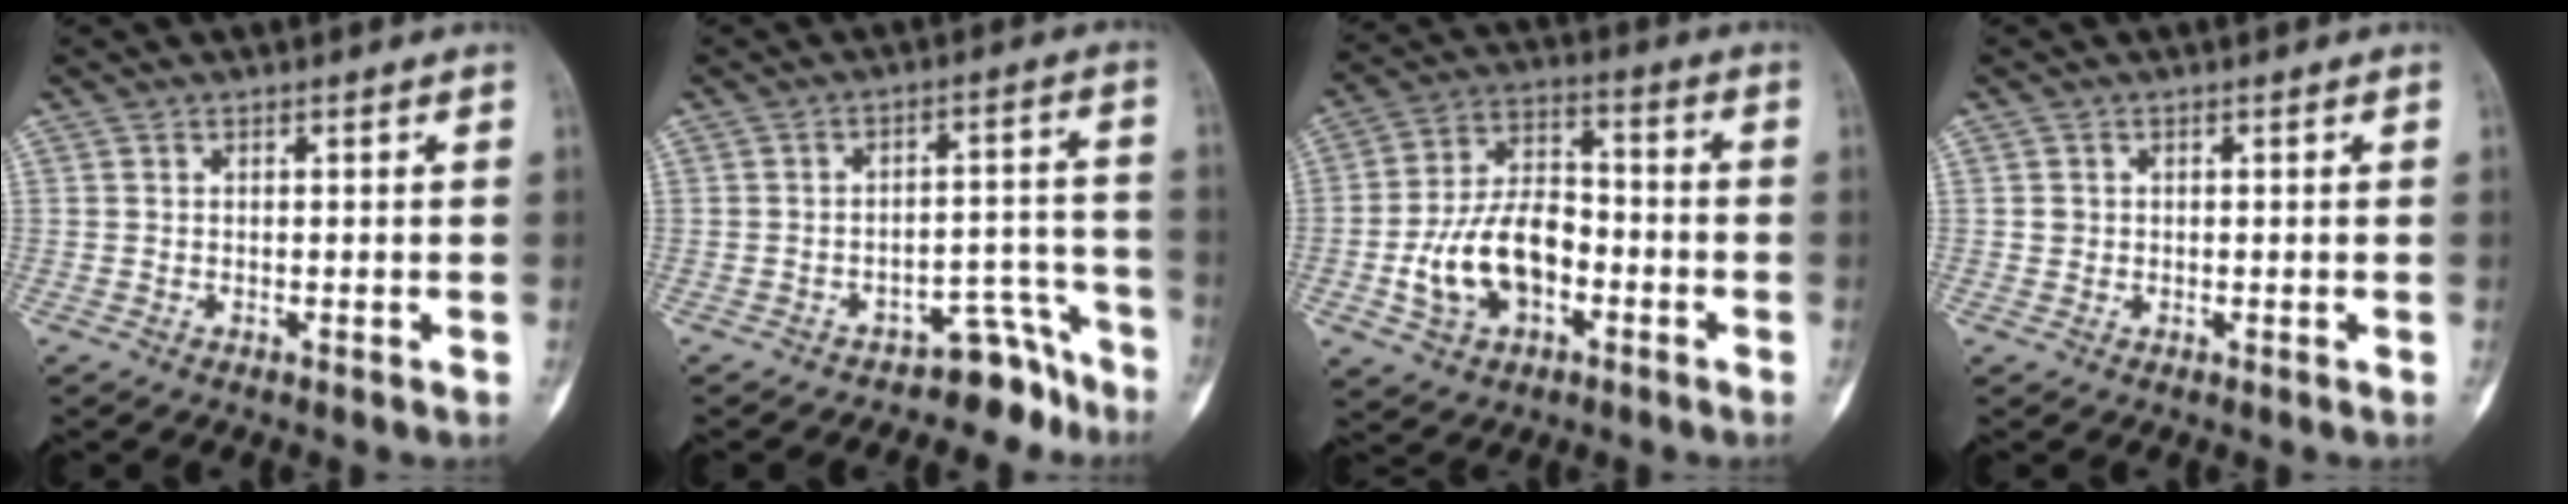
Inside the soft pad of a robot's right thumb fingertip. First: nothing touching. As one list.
[{"total": 6.4, "force": [-5.6, 2.8, 1.4], "torque": [0.019, 0.100, -0.085]}, {"total": 14.5, "force": [-4.0, 9.2, 10.4], "torque": [-0.177, 0.040, -0.071]}, {"total": 1.0, "force": [0.1, 1.0, 0.3], "torque": [-0.002, 0.002, 0.003]}]